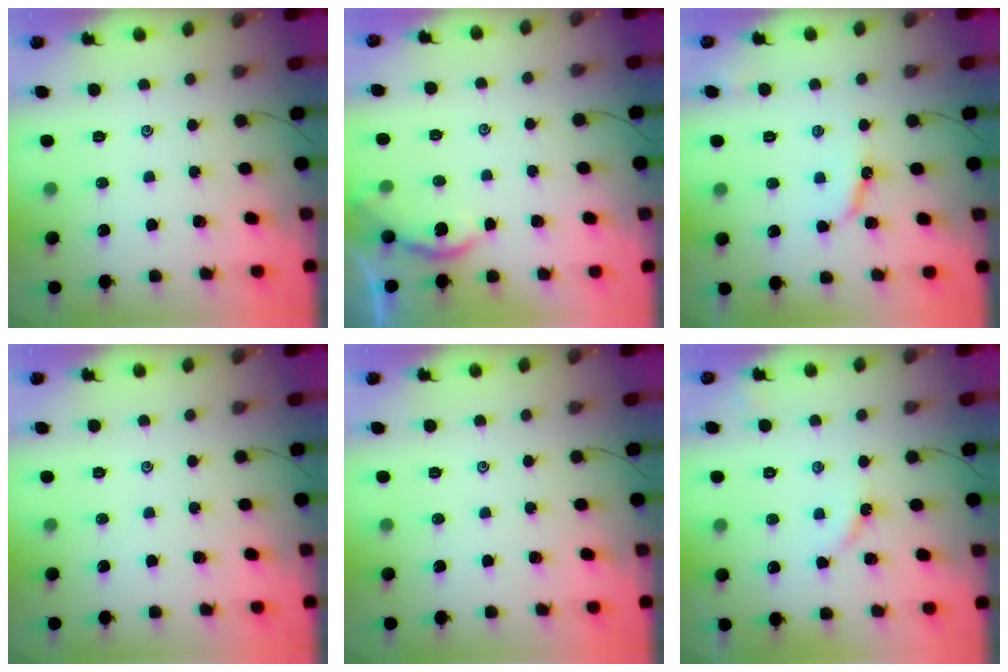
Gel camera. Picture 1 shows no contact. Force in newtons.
{"total": 1.9, "press": 1.8, "slide": 0.4}
{"total": 5.6, "press": 5.6, "slide": 0.4}
{"total": 0.0}
{"total": 0.0}
{"total": 3.3, "press": 3.2, "slide": 0.4}